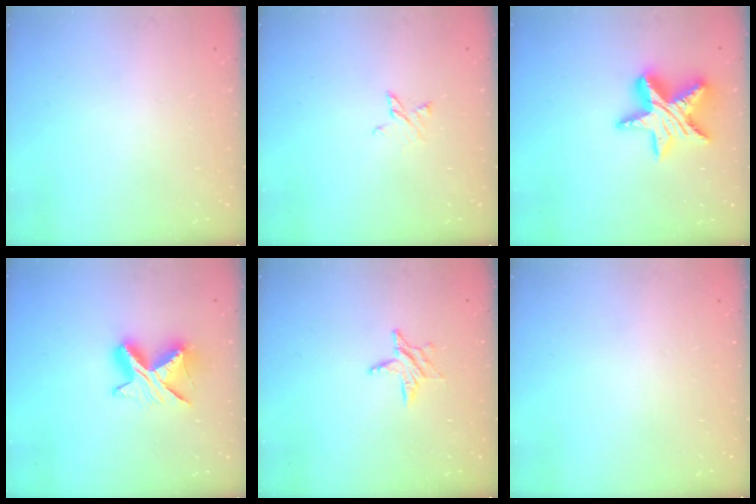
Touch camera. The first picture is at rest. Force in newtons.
{"total": 3.9, "press": 3.8, "slide": 0.4}
{"total": 16.5, "press": 16.4, "slide": 1.2}
{"total": 9.4, "press": 9.3, "slide": 0.7}
{"total": 6.3, "press": 6.2, "slide": 0.6}
{"total": 0.0}